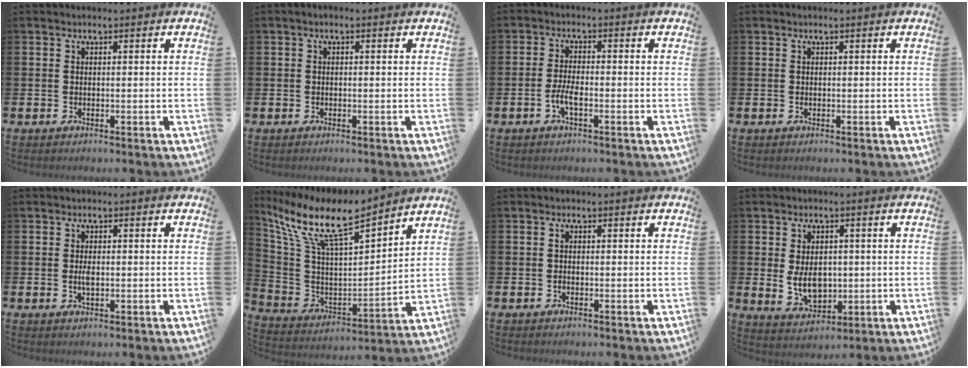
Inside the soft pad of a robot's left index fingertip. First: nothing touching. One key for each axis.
{"total": 0.5, "fx": -0.3, "fy": 0.2, "fz": 0.4, "tx": -0.006, "ty": 0.000, "tz": -0.006}
{"total": 2.6, "fx": -1.1, "fy": 0.7, "fz": 2.3, "tx": -0.051, "ty": 0.001, "tz": -0.022}
{"total": 0.0}
{"total": 1.8, "fx": -0.3, "fy": 0.8, "fz": 1.6, "tx": -0.022, "ty": -0.002, "tz": -0.008}
{"total": 11.6, "fx": 9.6, "fy": 2.4, "fz": 6.1, "tx": -0.161, "ty": -0.058, "tz": 0.165}
{"total": 0.6, "fx": -0.2, "fy": 0.5, "fz": 0.4, "tx": -0.002, "ty": -0.001, "tz": -0.007}
{"total": 5.1, "fx": 0.1, "fy": 3.6, "fz": 3.7, "tx": -0.054, "ty": 0.002, "tz": -0.003}